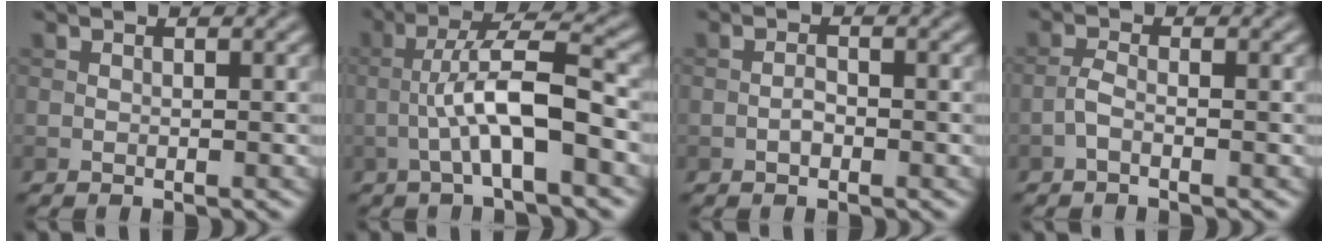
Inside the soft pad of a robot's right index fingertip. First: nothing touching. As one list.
[{"total": 6.6, "force": [-1.9, 1.3, 6.2], "torque": [-0.114, 0.020, -0.034]}, {"total": 1.1, "force": [-0.5, 0.6, 0.8], "torque": [-0.014, 0.003, -0.012]}, {"total": 1.5, "force": [-0.9, 0.4, 1.1], "torque": [-0.026, 0.002, -0.022]}]